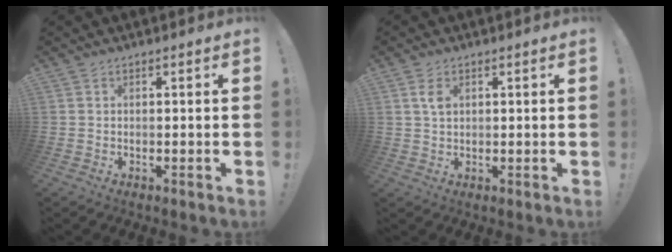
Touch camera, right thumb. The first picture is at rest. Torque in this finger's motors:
{"motor_torque": [-0.18, -0.17, -0.07, 0.17, 0.00]}